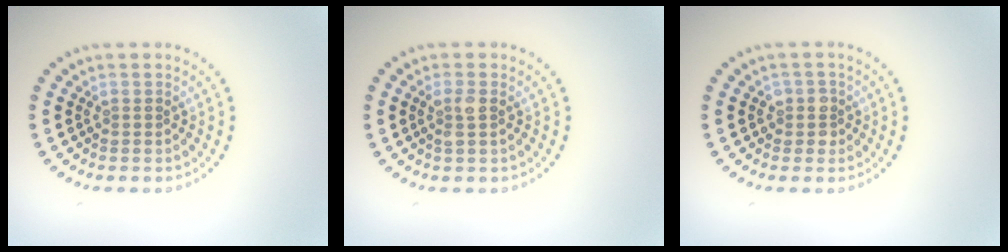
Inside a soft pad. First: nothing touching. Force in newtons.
{"total": 1.5, "press": 1.4, "slide": 0.7}
{"total": 1.5, "press": 1.4, "slide": 0.6}